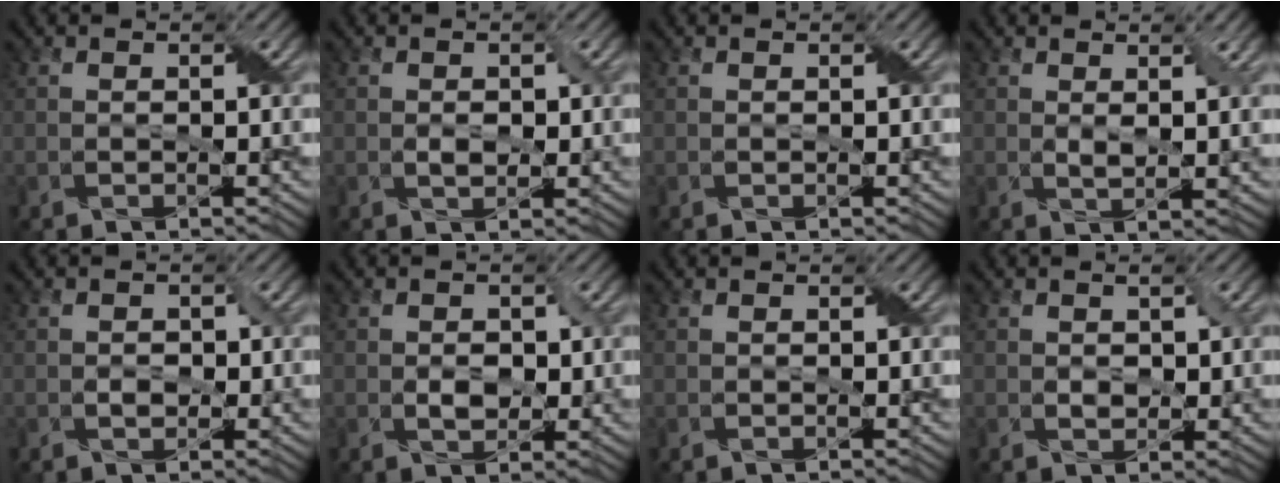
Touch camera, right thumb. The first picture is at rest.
{"total": 1.7, "force": [0.0, 1.1, 1.3], "torque": [-0.028, -0.003, 0.003]}
{"total": 0.0}
{"total": 2.5, "force": [1.2, 0.6, 2.1], "torque": [-0.044, -0.002, 0.023]}
{"total": 1.5, "force": [-0.3, 1.2, 0.9], "torque": [-0.019, -0.005, -0.005]}
{"total": 2.5, "force": [-0.1, 1.8, 1.7], "torque": [-0.036, -0.005, -0.002]}
{"total": 0.0}
{"total": 1.9, "force": [0.4, 1.2, 1.5], "torque": [-0.029, -0.003, 0.011]}